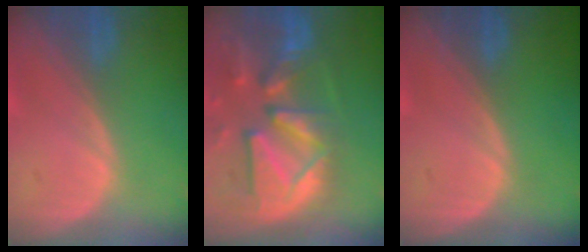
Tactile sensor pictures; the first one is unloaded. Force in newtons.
{"total": 13.3, "press": 11.4, "slide": 6.7}
{"total": 0.0}